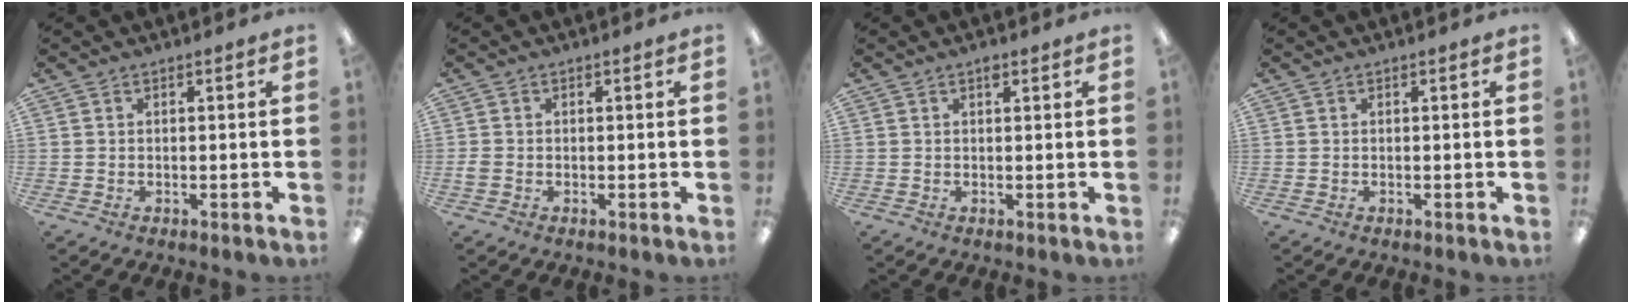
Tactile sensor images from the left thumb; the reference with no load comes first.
{"total": 1.4, "force": [-0.5, 1.3, 0.6], "torque": [-0.009, 0.004, -0.009]}
{"total": 1.2, "force": [0.9, 0.6, 0.6], "torque": [-0.005, 0.000, 0.013]}
{"total": 0.0}